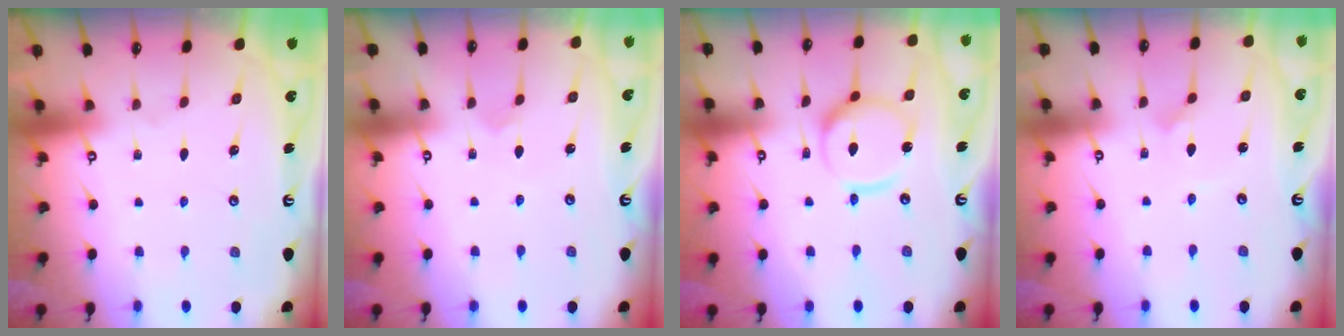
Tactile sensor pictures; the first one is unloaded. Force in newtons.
{"total": 1.9, "press": 1.9, "slide": 0.1}
{"total": 13.6, "press": 13.5, "slide": 1.7}
{"total": 2.9, "press": 2.8, "slide": 0.3}